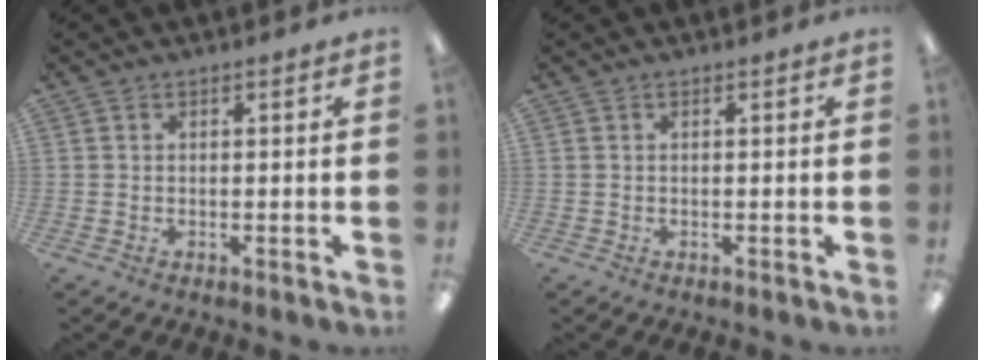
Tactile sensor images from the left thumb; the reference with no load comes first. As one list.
[{"total": 0.0}]